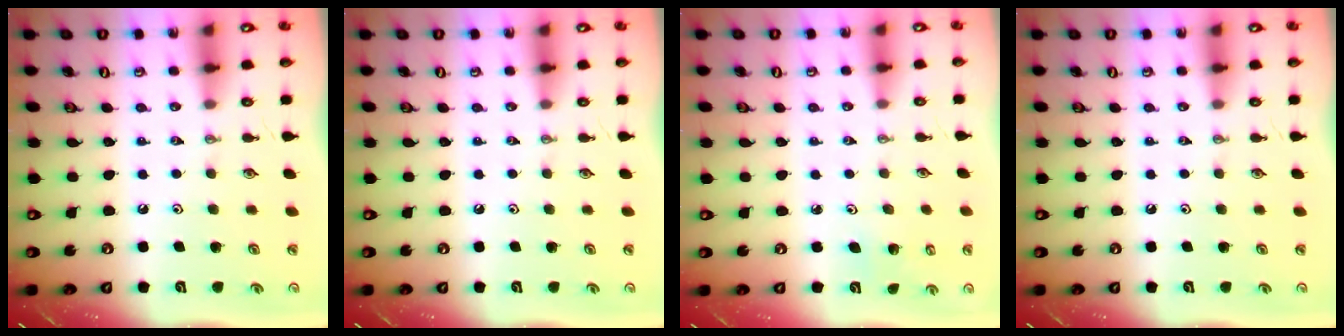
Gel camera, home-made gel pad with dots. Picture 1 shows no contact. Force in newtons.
{"total": 0.0}
{"total": 2.3, "press": 2.3, "slide": 0.2}
{"total": 0.0}